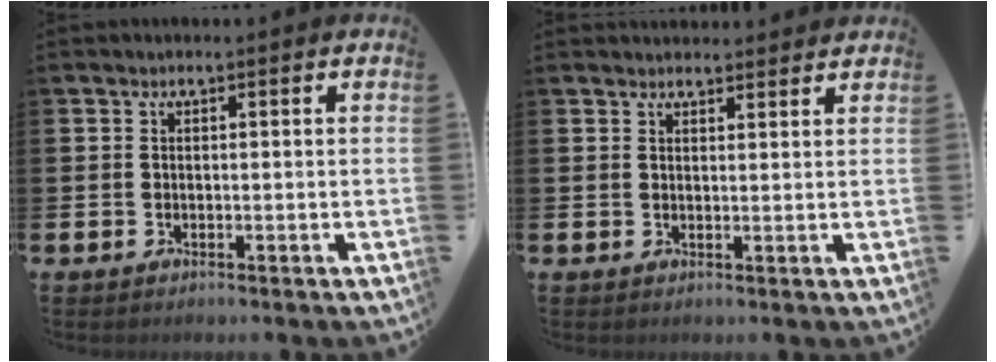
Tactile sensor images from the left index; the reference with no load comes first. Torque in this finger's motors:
{"motor_torque": [0.28, -0.43, 0.04, 0.03]}